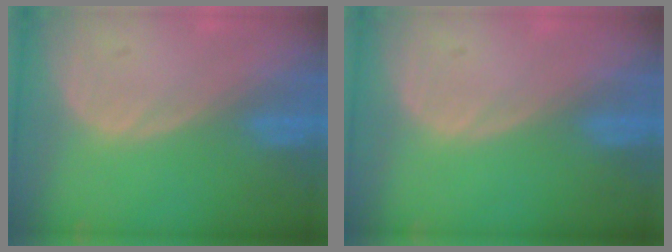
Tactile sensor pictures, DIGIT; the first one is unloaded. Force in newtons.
{"total": 0.0}